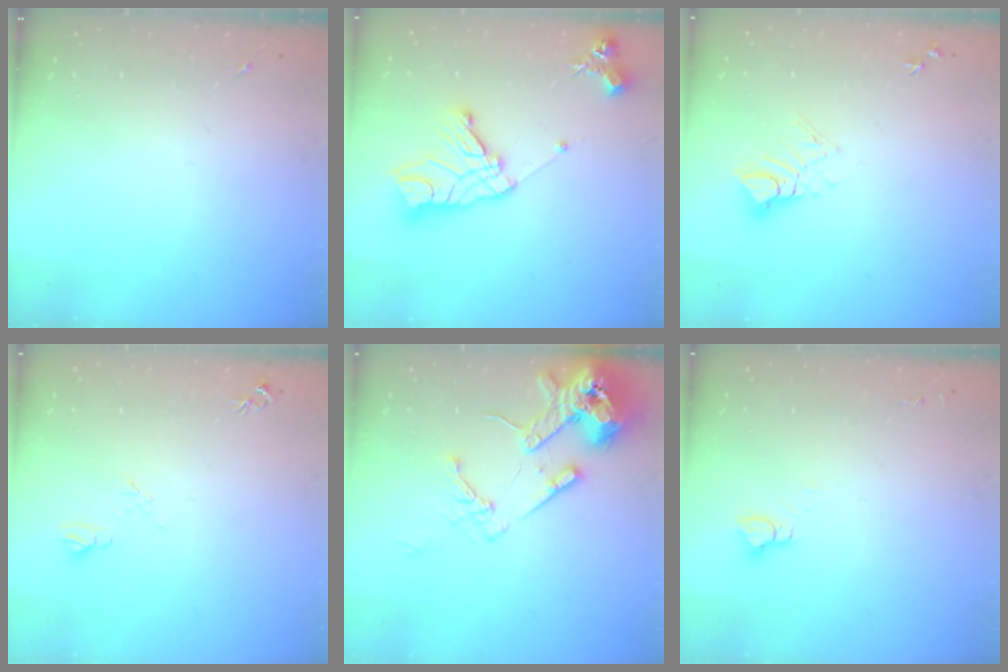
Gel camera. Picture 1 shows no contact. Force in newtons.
{"total": 16.3, "press": 16.2, "slide": 1.4}
{"total": 7.4, "press": 7.3, "slide": 0.9}
{"total": 6.7, "press": 6.7, "slide": 0.7}
{"total": 16.3, "press": 16.1, "slide": 2.5}
{"total": 3.3, "press": 3.3, "slide": 0.2}